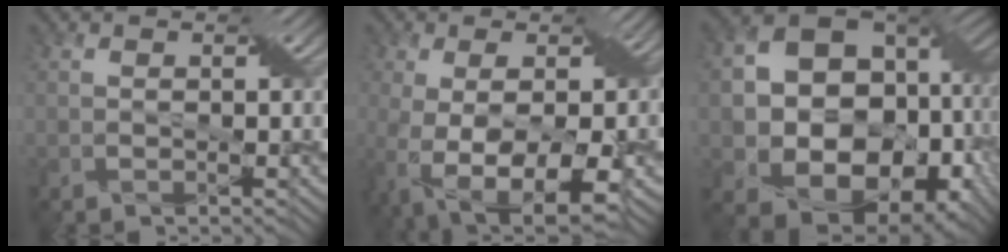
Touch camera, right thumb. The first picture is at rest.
{"total": 12.7, "force": [-4.0, 5.6, 10.6], "torque": [-0.199, -0.036, -0.055]}
{"total": 18.2, "force": [-1.2, 13.7, 12.0], "torque": [-0.188, -0.042, 0.017]}